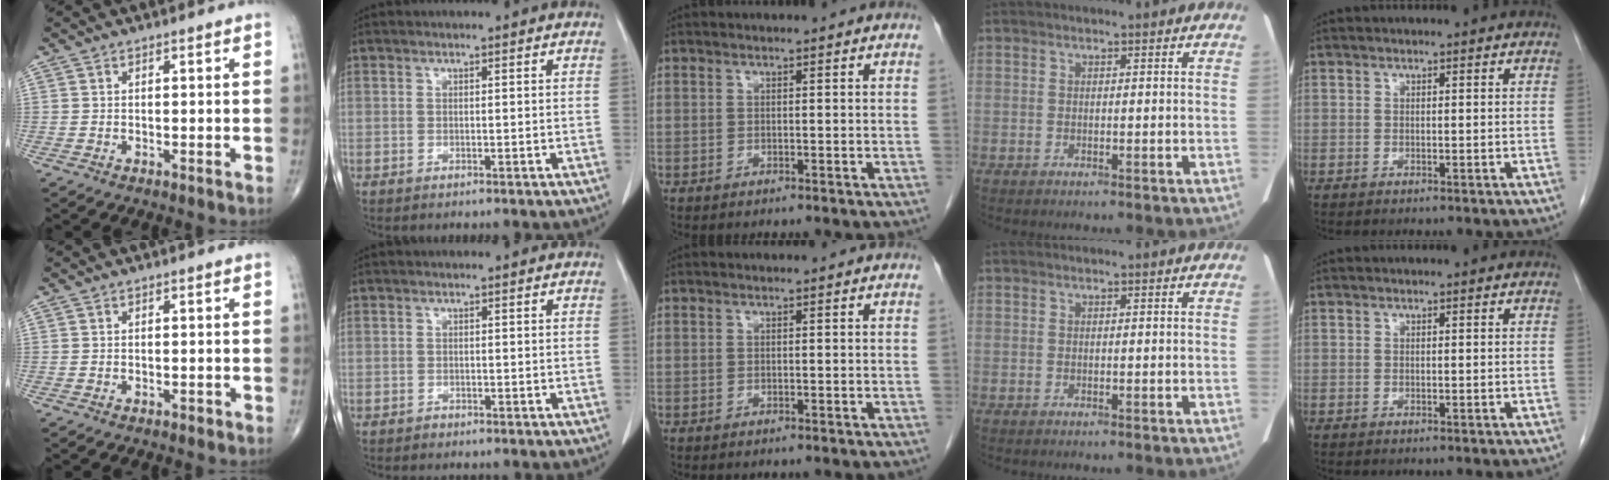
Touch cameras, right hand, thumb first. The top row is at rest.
{"thumb": {"total": 0.6, "force": [-0.4, 0.3, 0.3], "torque": [-0.005, 0.001, -0.008]}, "index": {"total": 0.5, "force": [-0.4, 0.4, -0.1], "torque": [-0.002, 0.001, -0.008]}}